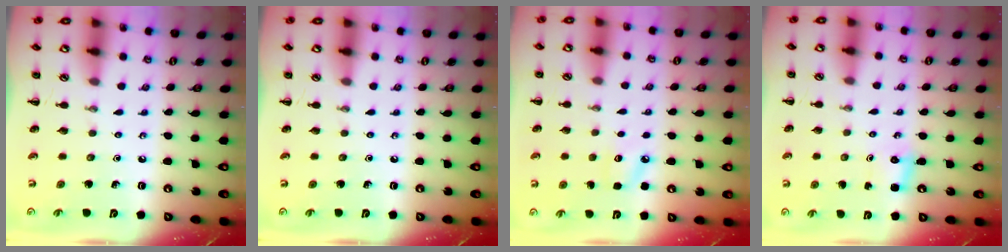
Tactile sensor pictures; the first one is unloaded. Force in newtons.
{"total": 0.0}
{"total": 6.8, "press": 6.5, "slide": 2.0}
{"total": 2.6, "press": 2.5, "slide": 0.7}